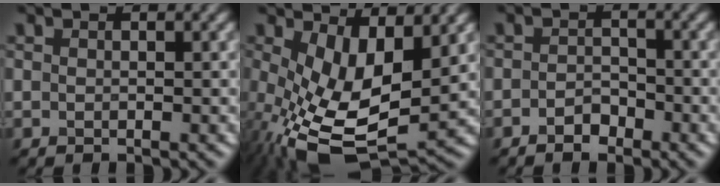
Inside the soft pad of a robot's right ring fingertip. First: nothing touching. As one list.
[{"total": 9.5, "force": [-0.7, 4.6, 8.2], "torque": [-0.176, -0.026, -0.004]}, {"total": 1.9, "force": [-1.3, 1.0, 1.0], "torque": [-0.016, 0.003, -0.025]}]